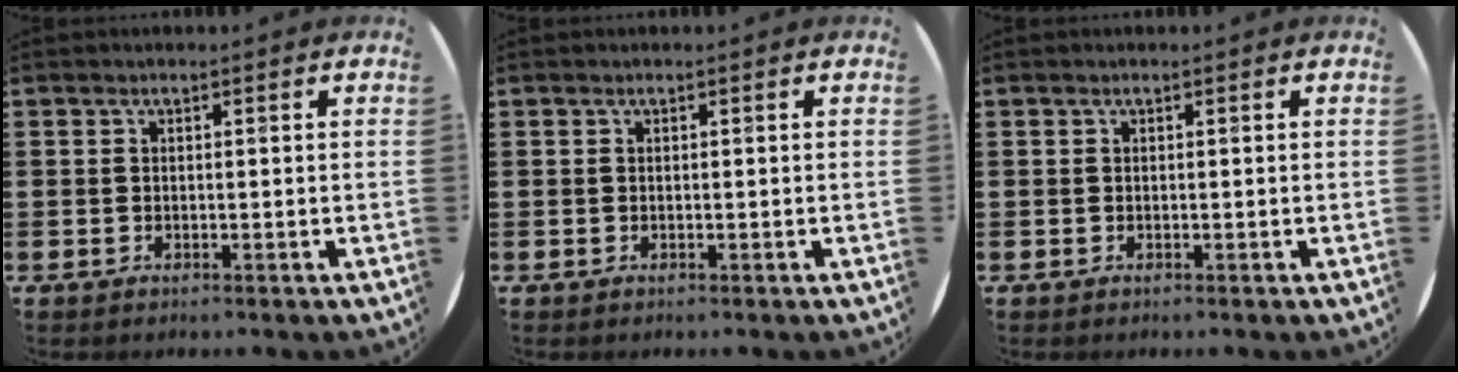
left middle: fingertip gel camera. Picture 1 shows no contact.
{"total": 0.0}
{"total": 0.0}